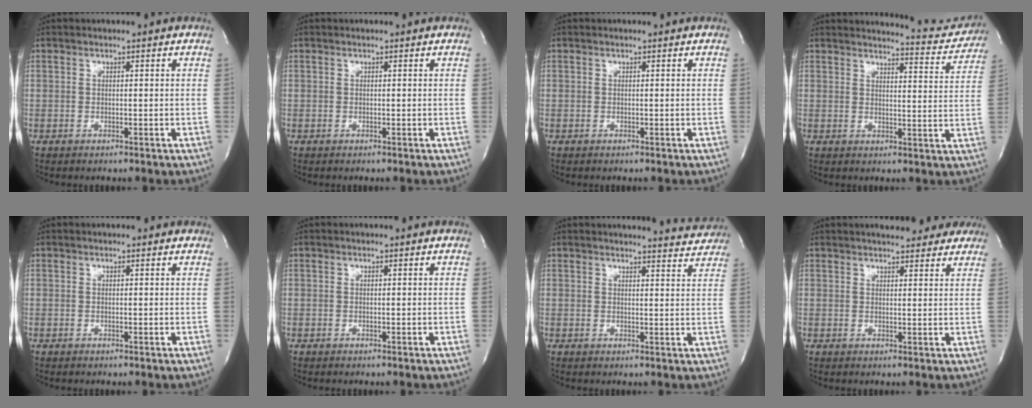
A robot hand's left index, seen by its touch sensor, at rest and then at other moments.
{"total": 0.0}
{"total": 0.0}
{"total": 8.1, "force": [8.1, 0.4, 0.3], "torque": [0.004, -0.044, 0.080]}
{"total": 1.2, "force": [1.0, 0.5, 0.3], "torque": [-0.012, 0.020, 0.011]}
{"total": 0.0}
{"total": 5.9, "force": [5.9, 0.0, 0.1], "torque": [0.001, -0.027, 0.048]}
{"total": 10.2, "force": [9.1, 2.7, 3.8], "torque": [-0.039, 0.011, 0.100]}